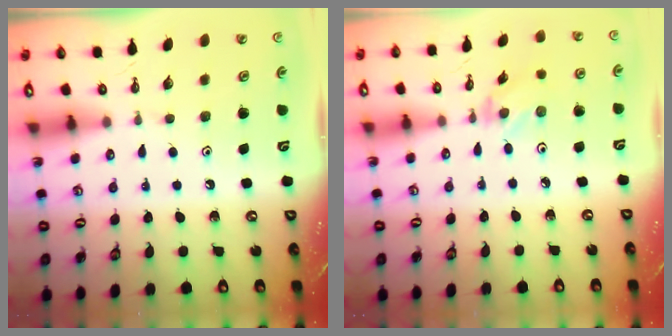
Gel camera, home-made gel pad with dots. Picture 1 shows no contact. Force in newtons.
{"total": 1.2, "press": 1.2, "slide": 0.2}